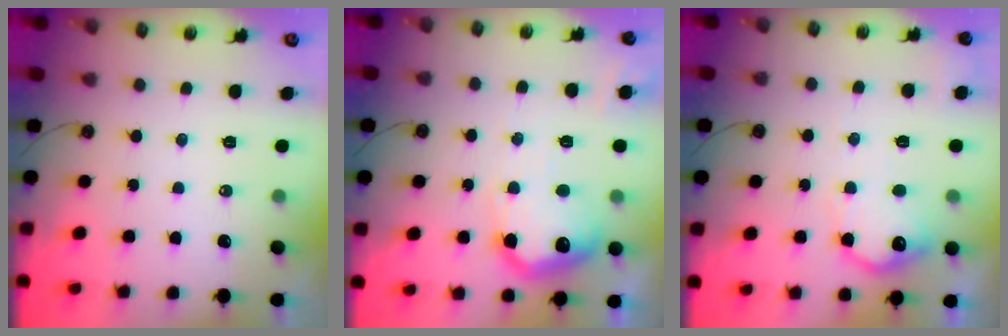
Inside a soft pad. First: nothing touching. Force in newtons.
{"total": 18.2, "press": 18.2, "slide": 1.1}
{"total": 12.9, "press": 12.9, "slide": 0.7}